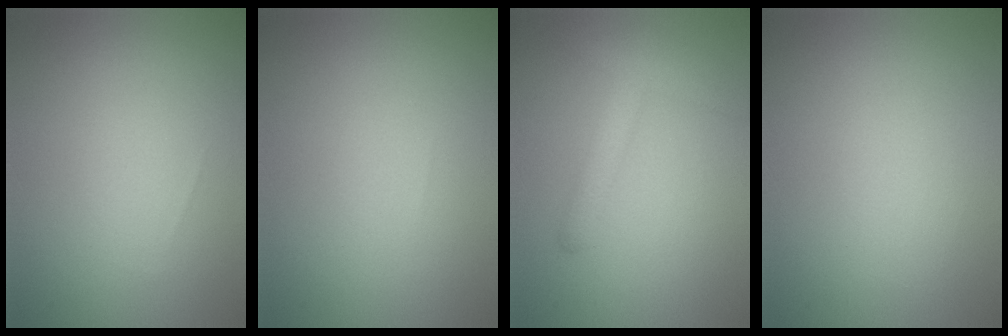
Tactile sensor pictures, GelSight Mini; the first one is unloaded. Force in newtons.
{"total": 0.0}
{"total": 2.4, "press": 2.4, "slide": 0.1}
{"total": 0.0}